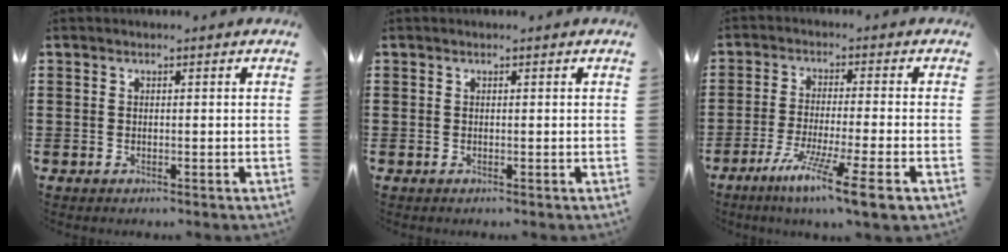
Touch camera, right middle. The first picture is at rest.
{"total": 0.0}
{"total": 8.4, "force": [-5.9, -0.1, 6.0], "torque": [-0.115, -0.013, -0.112]}